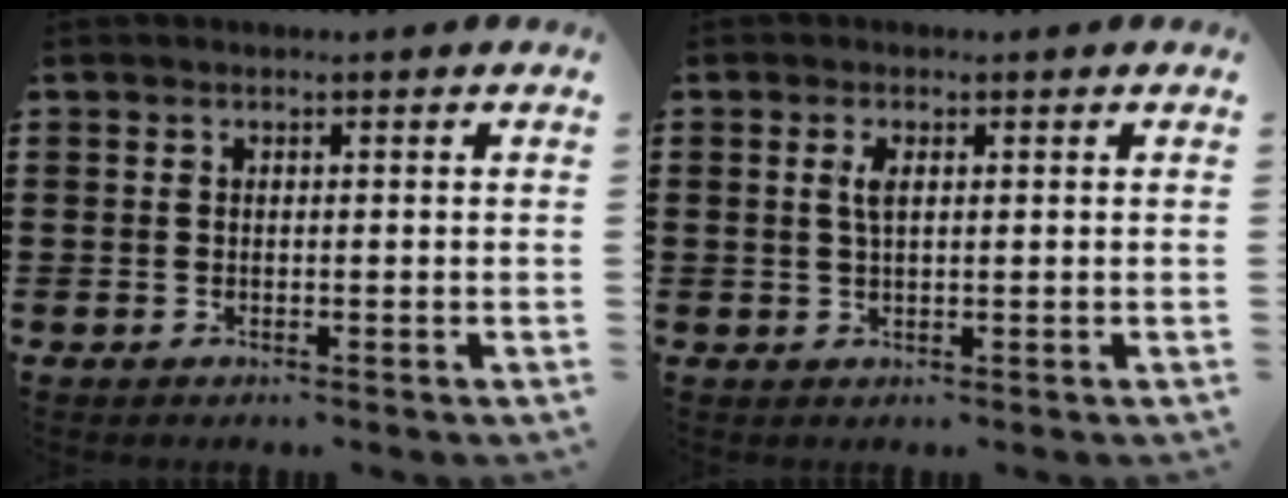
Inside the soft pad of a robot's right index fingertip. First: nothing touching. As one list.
[{"total": 2.2, "force": [0.6, 0.8, 1.9], "torque": [-0.042, 0.004, 0.009]}]